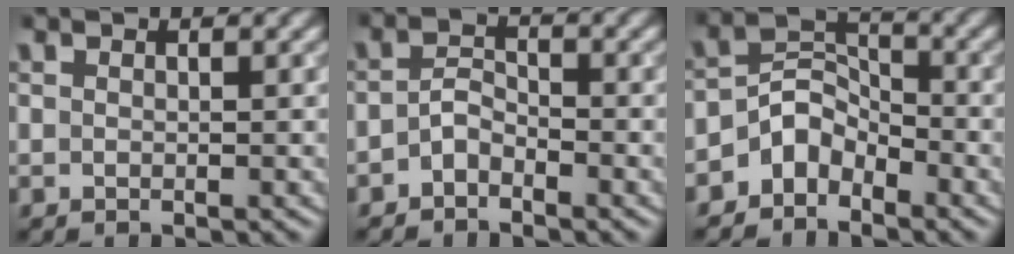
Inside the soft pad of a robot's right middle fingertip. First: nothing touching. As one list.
[{"total": 1.8, "force": [-1.3, 0.9, 0.9], "torque": [-0.019, 0.009, -0.028]}, {"total": 3.5, "force": [-2.5, 2.1, 1.1], "torque": [-0.015, 0.011, -0.055]}]